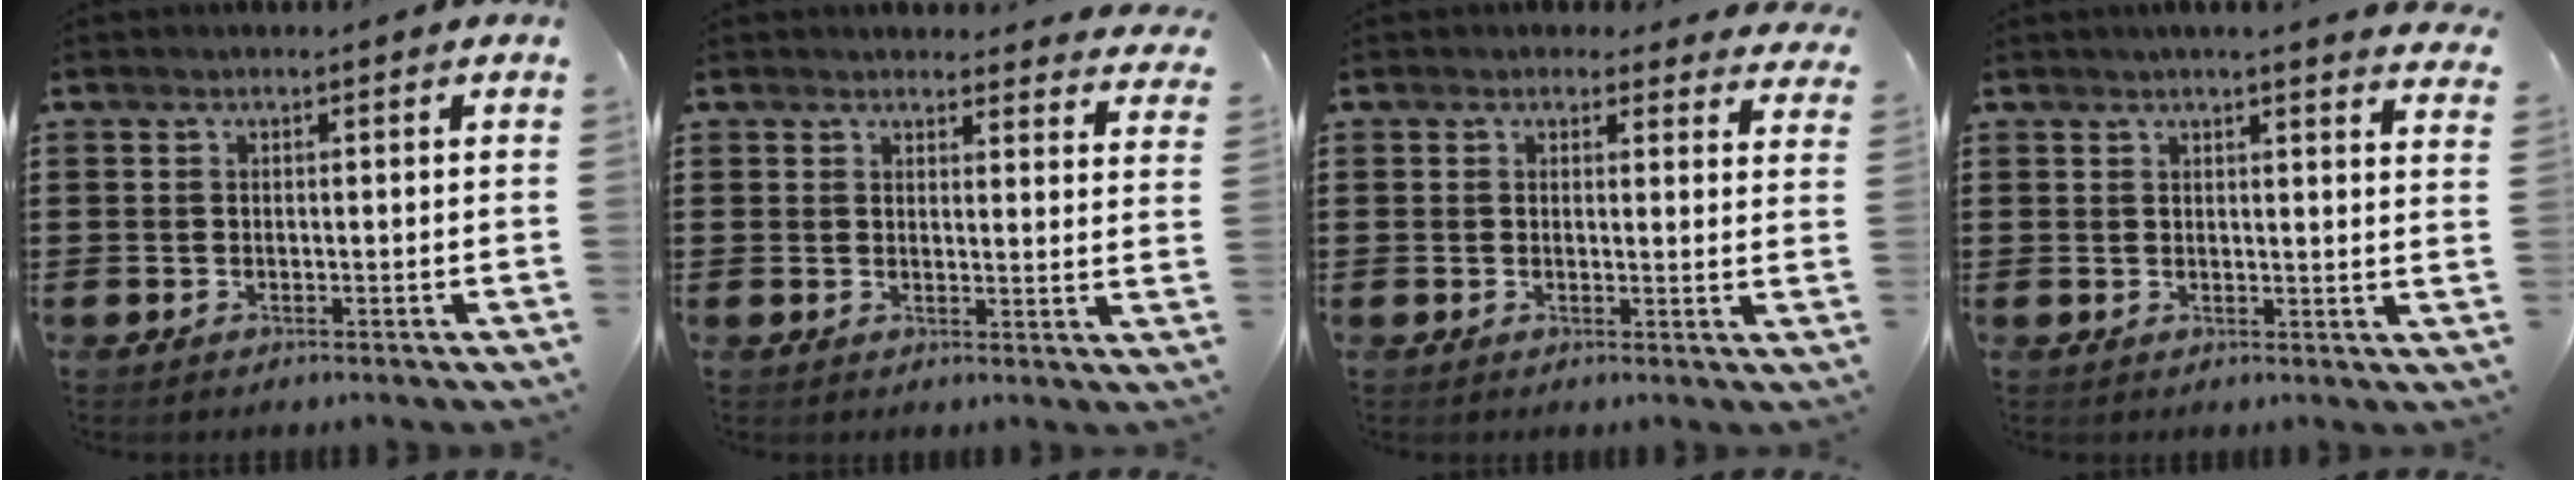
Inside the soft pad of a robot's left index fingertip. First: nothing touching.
{"total": 2.9, "force": [2.8, 0.4, 0.3], "torque": [-0.010, -0.015, 0.051]}
{"total": 2.0, "force": [1.8, 0.9, 0.4], "torque": [-0.006, -0.003, 0.030]}
{"total": 2.7, "force": [2.4, -0.5, 0.9], "torque": [-0.025, -0.009, 0.044]}